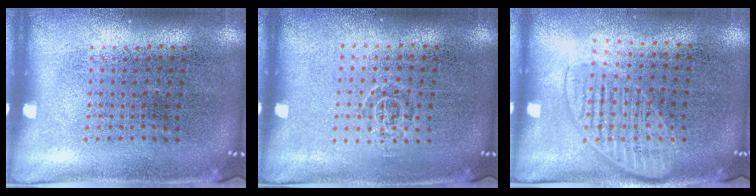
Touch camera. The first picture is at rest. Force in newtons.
{"total": 0.7, "press": 0.5, "slide": 0.6}
{"total": 1.4, "press": 1.3, "slide": 0.6}